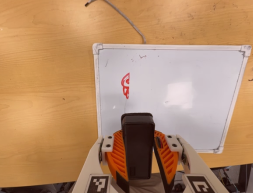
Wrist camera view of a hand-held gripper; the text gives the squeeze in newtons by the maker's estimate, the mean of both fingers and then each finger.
{"total": 11.6, "left": 10.2, "right": 12.9}